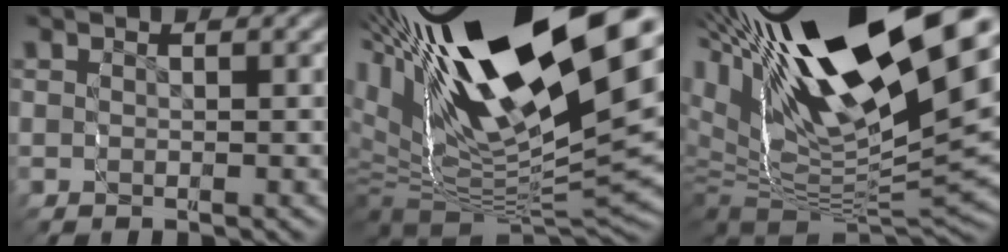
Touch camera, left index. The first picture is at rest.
{"total": 21.0, "force": [4.8, 12.1, 16.5], "torque": [-0.290, -0.008, 0.086]}
{"total": 19.0, "force": [4.6, 10.8, 14.9], "torque": [-0.253, -0.009, 0.083]}